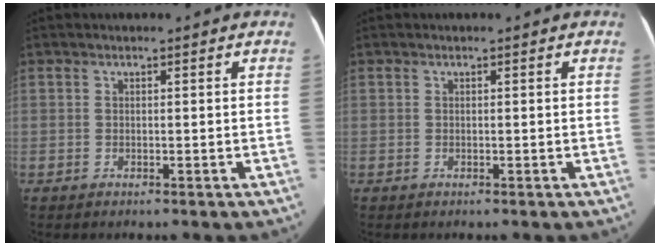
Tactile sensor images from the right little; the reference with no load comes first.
{"total": 0.0}